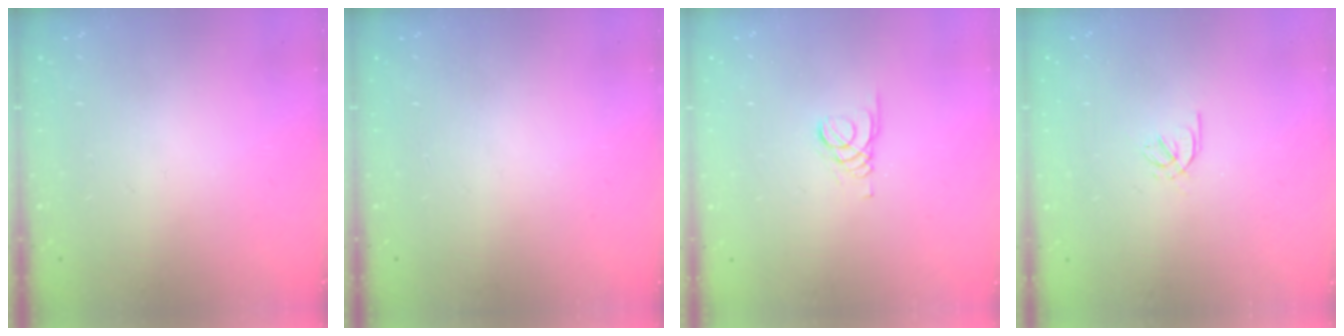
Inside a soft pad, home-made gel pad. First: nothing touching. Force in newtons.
{"total": 0.0}
{"total": 1.6, "press": 1.5, "slide": 0.2}
{"total": 2.0, "press": 1.9, "slide": 0.6}